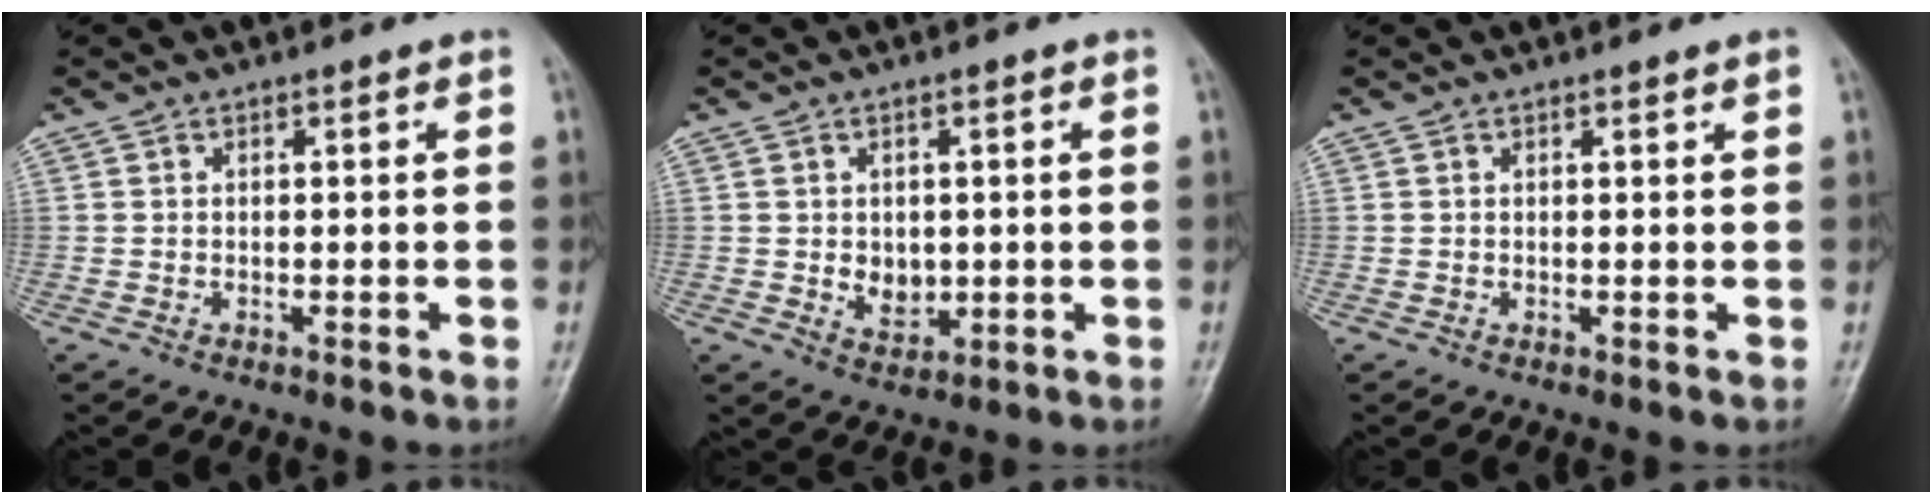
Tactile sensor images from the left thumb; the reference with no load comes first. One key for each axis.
{"total": 4.6, "fx": 0.0, "fy": 3.5, "fz": 2.9, "tx": -0.026, "ty": -0.006, "tz": 0.010}
{"total": 0.8, "fx": 0.5, "fy": 0.0, "fz": 0.6, "tx": -0.009, "ty": -0.002, "tz": 0.006}